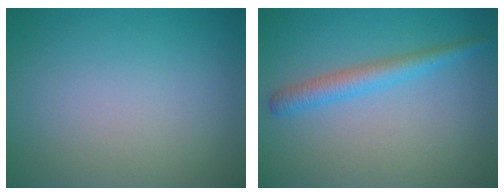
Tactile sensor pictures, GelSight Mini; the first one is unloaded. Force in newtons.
{"total": 2.6, "press": 2.6, "slide": 0.1}